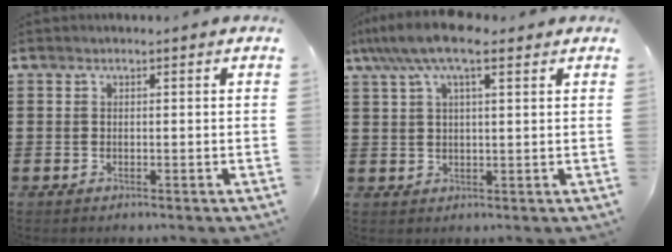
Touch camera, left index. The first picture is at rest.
{"total": 8.3, "force": [5.2, 2.4, 6.0], "torque": [-0.127, 0.004, 0.093]}